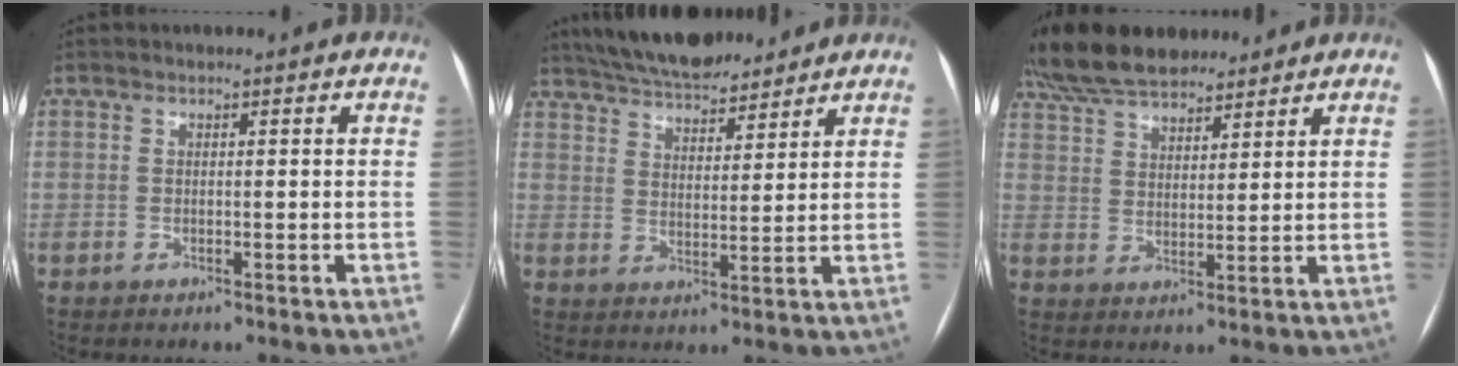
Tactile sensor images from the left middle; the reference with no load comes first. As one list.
[{"total": 12.4, "force": [11.1, 3.0, 4.7], "torque": [-0.080, 0.021, 0.182]}, {"total": 14.1, "force": [11.9, 4.7, 5.9], "torque": [-0.114, 0.040, 0.208]}]